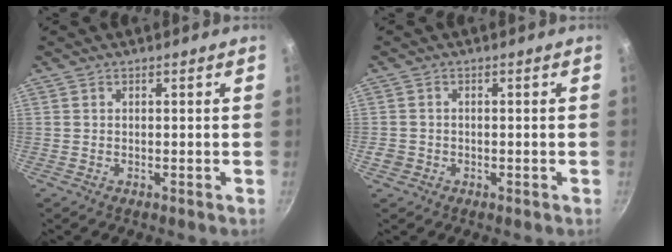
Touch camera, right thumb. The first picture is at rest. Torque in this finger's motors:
{"motor_torque": [0.17, 0.00, 0.20, -0.58, 0.01]}